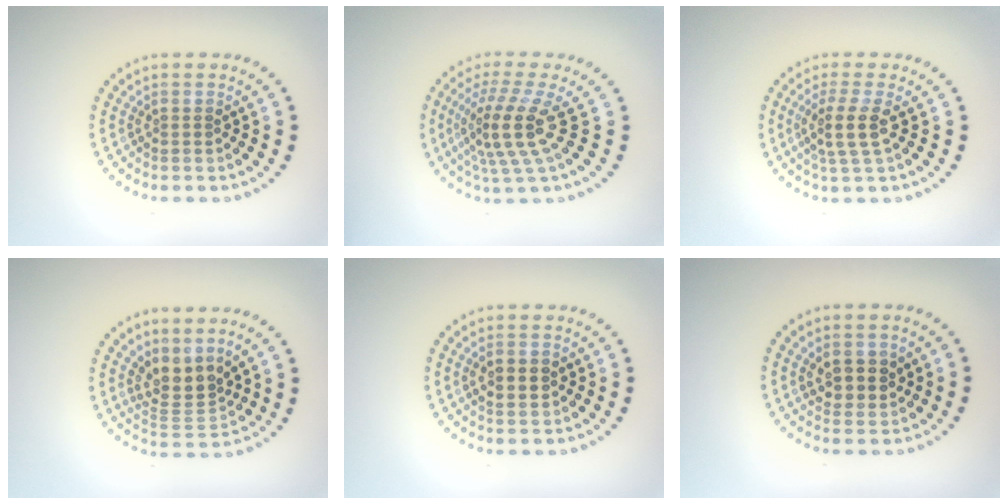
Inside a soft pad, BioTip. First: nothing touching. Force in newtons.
{"total": 4.7, "press": 3.4, "slide": 3.2}
{"total": 2.9, "press": 2.4, "slide": 1.7}
{"total": 3.1, "press": 2.3, "slide": 2.0}
{"total": 1.7, "press": 1.7, "slide": 0.1}
{"total": 2.7, "press": 2.7, "slide": 0.6}